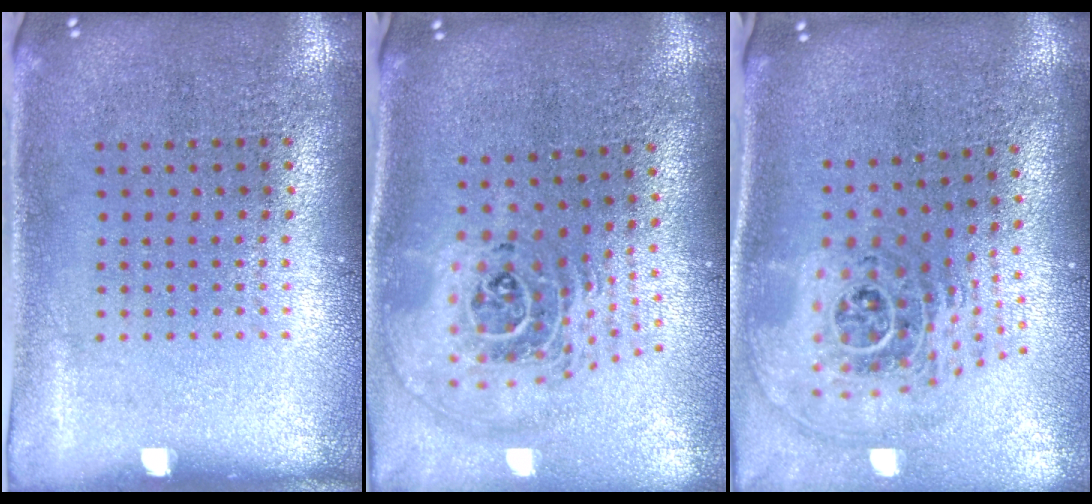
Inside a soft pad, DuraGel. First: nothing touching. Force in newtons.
{"total": 2.6, "press": 1.8, "slide": 1.9}
{"total": 2.4, "press": 1.7, "slide": 1.7}